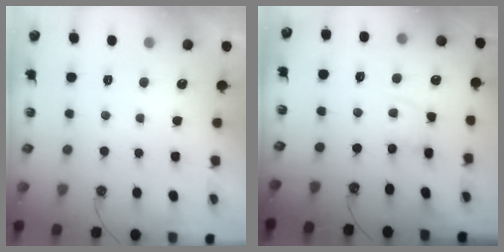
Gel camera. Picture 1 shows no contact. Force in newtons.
{"total": 1.5, "press": 1.5, "slide": 0.1}